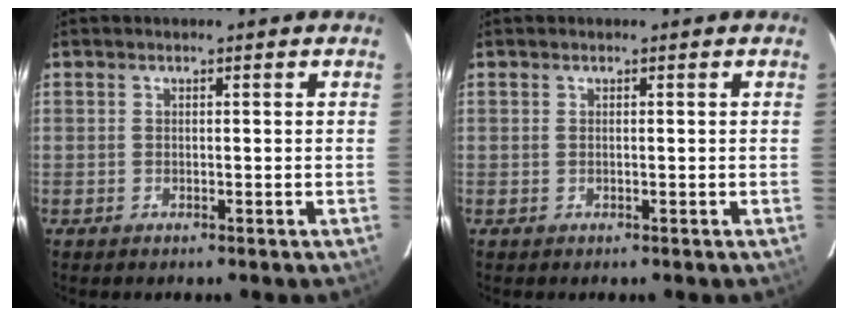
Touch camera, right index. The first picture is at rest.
{"total": 0.0}